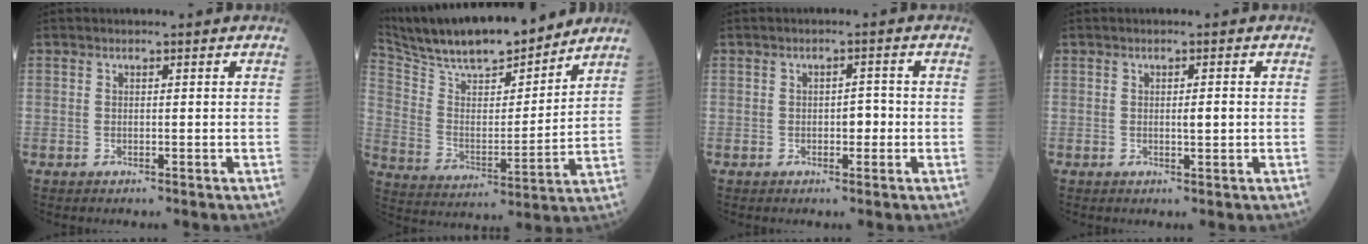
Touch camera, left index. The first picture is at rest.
{"total": 19.3, "force": [17.2, 2.9, 8.4], "torque": [-0.161, 0.005, 0.291]}
{"total": 2.1, "force": [-0.7, 1.1, 1.7], "torque": [-0.017, 0.002, -0.013]}
{"total": 1.5, "force": [-0.3, 0.2, 1.5], "torque": [-0.024, -0.004, -0.004]}